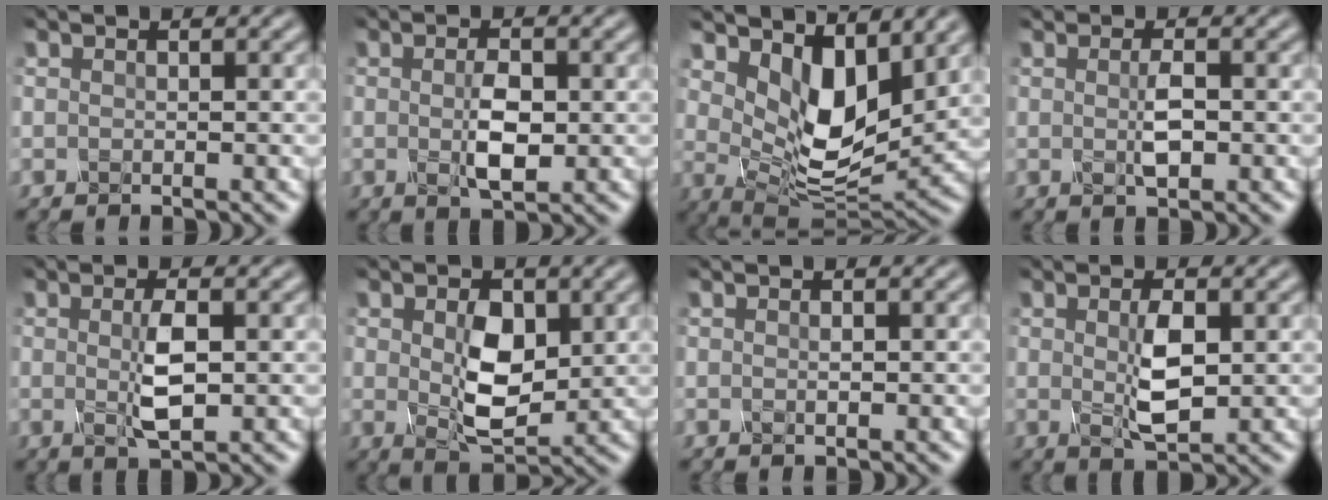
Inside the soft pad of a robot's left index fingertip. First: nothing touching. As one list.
[{"total": 2.6, "force": [0.0, 0.9, 2.4], "torque": [-0.054, 0.001, 0.002]}, {"total": 6.8, "force": [3.0, 3.4, 5.0], "torque": [-0.096, -0.020, 0.053]}, {"total": 1.3, "force": [0.1, 0.2, 1.3], "torque": [-0.032, 0.002, 0.002]}, {"total": 2.6, "force": [0.3, 0.4, 2.6], "torque": [-0.058, 0.001, 0.008]}, {"total": 4.8, "force": [0.7, 2.7, 3.9], "torque": [-0.079, -0.001, 0.017]}, {"total": 0.0}, {"total": 3.1, "force": [0.4, 0.8, 2.9], "torque": [-0.066, 0.002, 0.011]}]